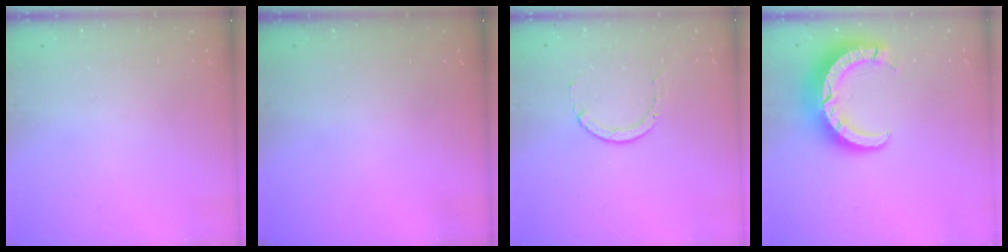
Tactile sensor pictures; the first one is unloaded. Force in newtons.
{"total": 0.0}
{"total": 3.2, "press": 3.2, "slide": 0.4}
{"total": 9.9, "press": 9.8, "slide": 1.0}